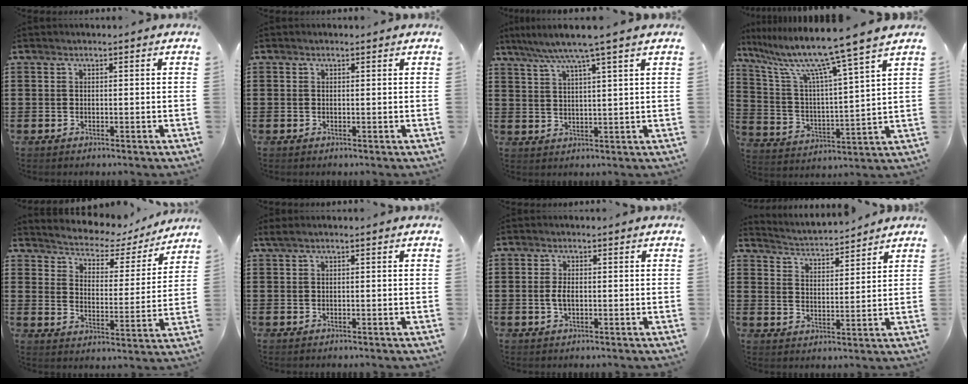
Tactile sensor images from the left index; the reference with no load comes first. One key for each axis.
{"total": 0.0}
{"total": 5.6, "fx": 4.1, "fy": -1.0, "fz": 3.7, "tx": -0.084, "ty": -0.015, "tz": 0.067}
{"total": 10.3, "fx": 8.3, "fy": -1.2, "fz": 6.1, "tx": -0.154, "ty": -0.062, "tz": 0.128}
{"total": 3.6, "fx": 3.5, "fy": 0.8, "fz": 0.3, "tx": -0.032, "ty": -0.034, "tz": 0.051}
{"total": 0.6, "fx": -0.1, "fy": -0.1, "fz": 0.6, "tx": -0.010, "ty": -0.002, "tz": -0.001}
{"total": 2.2, "fx": -0.3, "fy": 0.9, "fz": 1.9, "tx": -0.046, "ty": -0.002, "tz": -0.009}
{"total": 3.0, "fx": 3.0, "fy": -0.1, "fz": -0.2, "tx": -0.016, "ty": -0.024, "tz": 0.047}